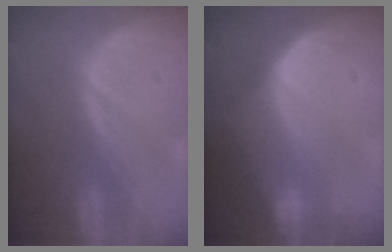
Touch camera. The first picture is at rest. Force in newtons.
{"total": 7.2, "press": 6.1, "slide": 3.8}